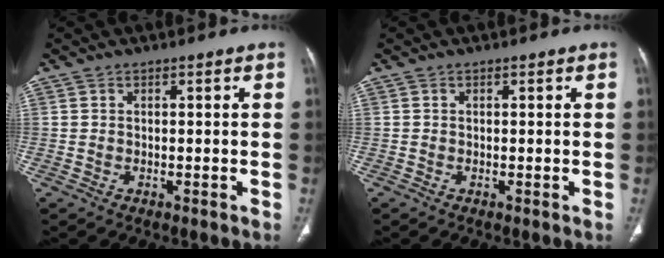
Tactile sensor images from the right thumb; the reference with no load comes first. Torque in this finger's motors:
{"motor_torque": [0.50, 0.46, -0.19, -0.26, 0.08]}